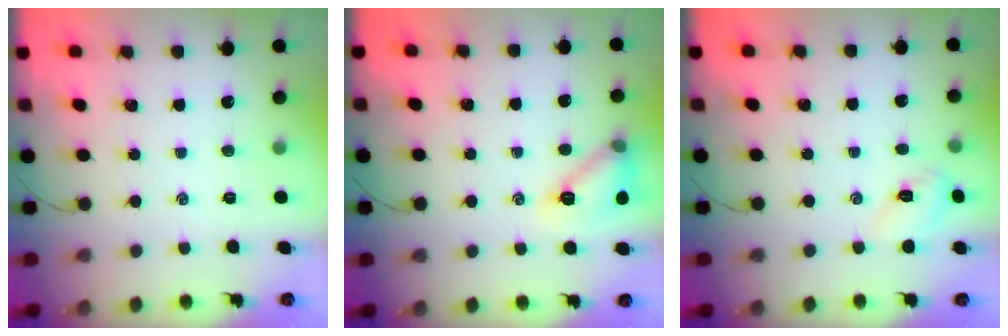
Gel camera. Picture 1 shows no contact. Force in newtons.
{"total": 12.8, "press": 12.7, "slide": 0.7}
{"total": 3.6, "press": 3.5, "slide": 0.9}